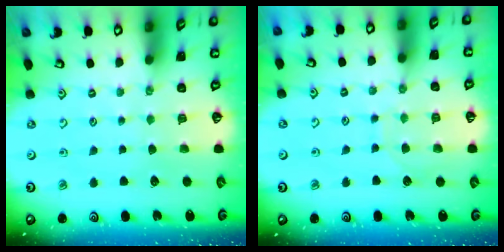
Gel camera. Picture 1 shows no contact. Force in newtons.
{"total": 6.9, "press": 6.9, "slide": 0.5}